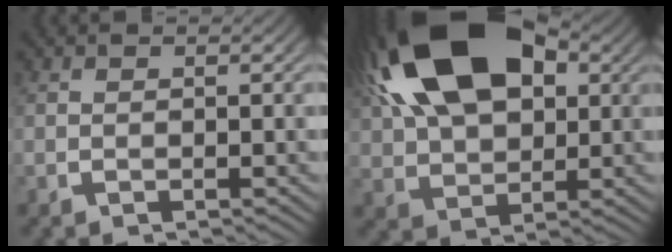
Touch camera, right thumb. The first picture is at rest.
{"total": 14.0, "force": [4.1, 8.5, 10.3], "torque": [-0.210, -0.007, 0.080]}